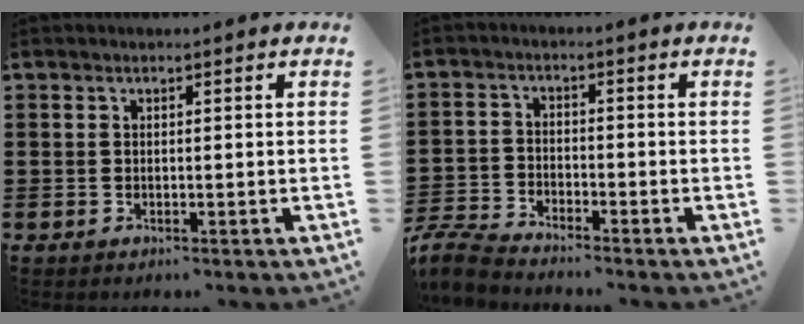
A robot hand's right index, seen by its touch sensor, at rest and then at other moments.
{"total": 4.6, "force": [-4.5, 0.2, 0.9], "torque": [-0.045, -0.010, -0.097]}